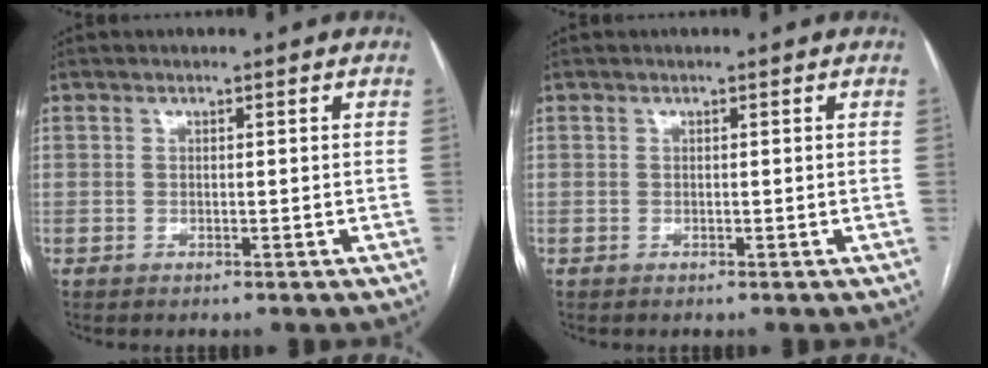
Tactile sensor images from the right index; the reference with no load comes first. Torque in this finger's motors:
{"motor_torque": [0.00, 0.00, 0.00, 0.01]}